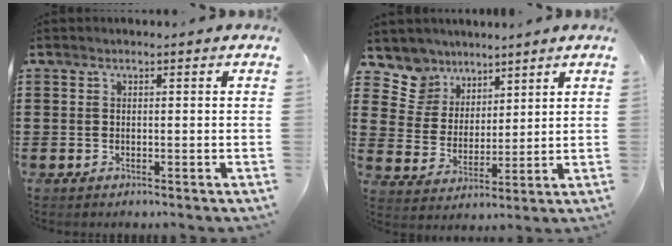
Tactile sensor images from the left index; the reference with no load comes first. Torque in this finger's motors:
{"motor_torque": [-1.09, 1.04, -0.65, -0.21]}